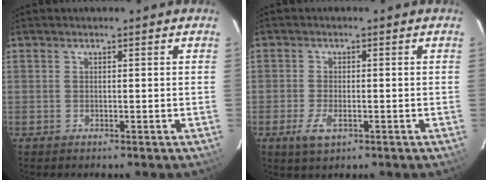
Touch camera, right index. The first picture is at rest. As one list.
[{"total": 4.3, "force": [-2.0, 2.0, 3.2], "torque": [-0.074, -0.008, -0.036]}]